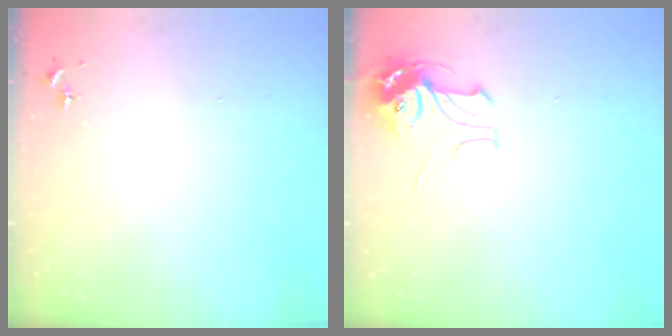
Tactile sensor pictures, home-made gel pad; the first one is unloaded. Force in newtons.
{"total": 8.0, "press": 8.0, "slide": 0.4}